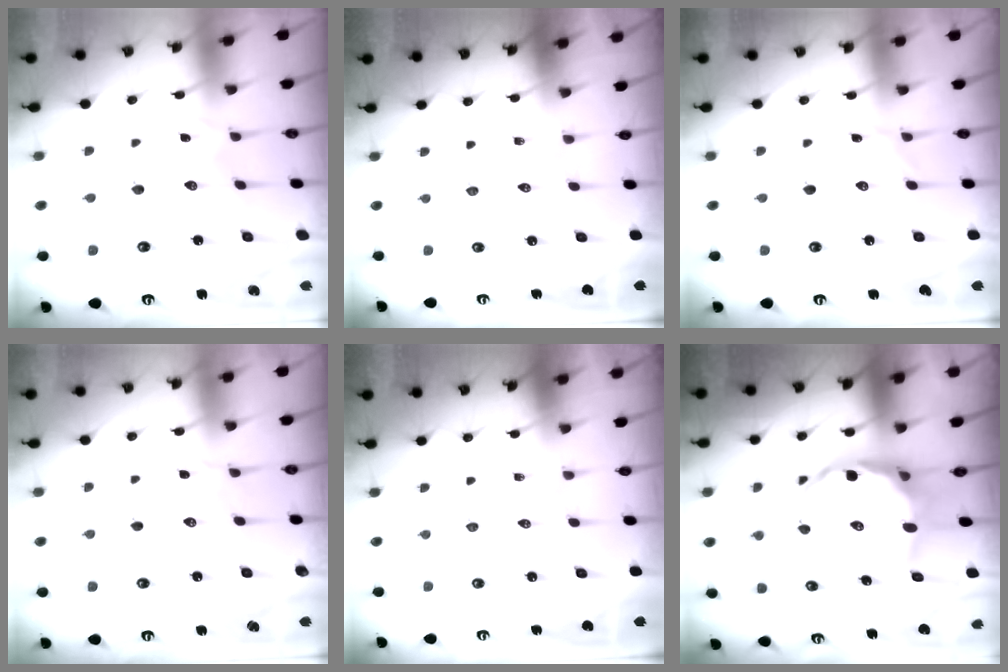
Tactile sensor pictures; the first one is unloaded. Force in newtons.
{"total": 0.0}
{"total": 1.4, "press": 1.3, "slide": 0.1}
{"total": 1.4, "press": 1.3, "slide": 0.2}
{"total": 0.0}
{"total": 9.4, "press": 9.2, "slide": 2.2}